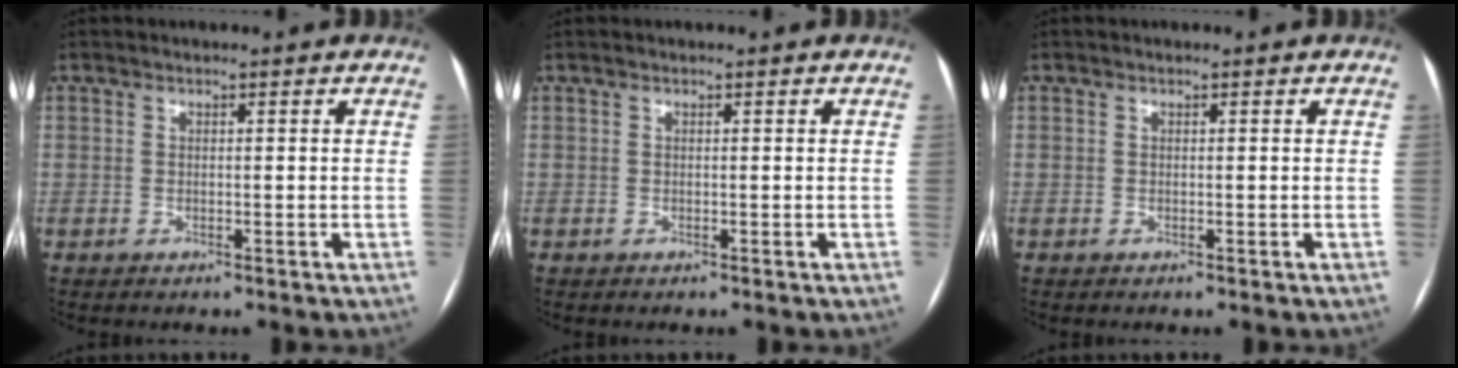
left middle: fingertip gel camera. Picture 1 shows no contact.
{"total": 0.0}
{"total": 0.0}